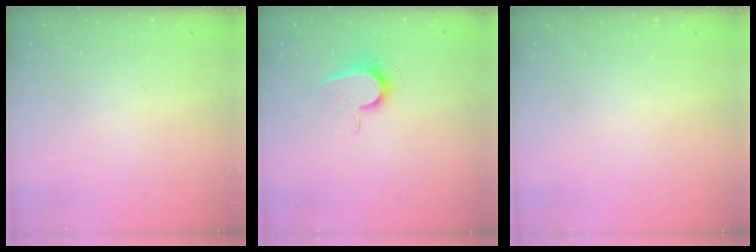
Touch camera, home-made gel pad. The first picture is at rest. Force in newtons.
{"total": 8.9, "press": 8.8, "slide": 0.5}
{"total": 0.0}